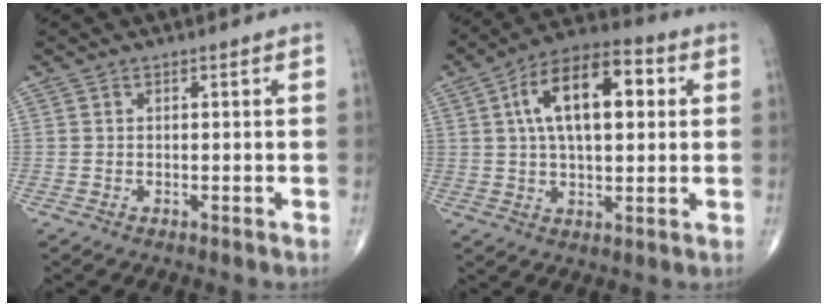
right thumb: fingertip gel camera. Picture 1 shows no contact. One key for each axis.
{"total": 15.9, "fx": 3.7, "fy": 7.7, "fz": 13.3, "tx": -0.208, "ty": 0.020, "tz": 0.054}